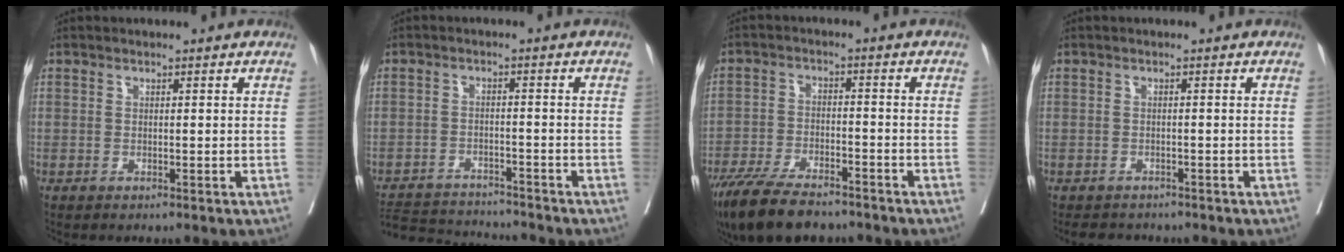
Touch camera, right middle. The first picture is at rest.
{"total": 9.4, "force": [-9.3, 0.4, 1.2], "torque": [-0.020, 0.003, -0.148]}
{"total": 12.1, "force": [-9.7, 3.2, 6.4], "torque": [-0.111, -0.025, -0.164]}
{"total": 3.5, "force": [-3.2, 1.3, 0.6], "torque": [-0.008, -0.004, -0.044]}